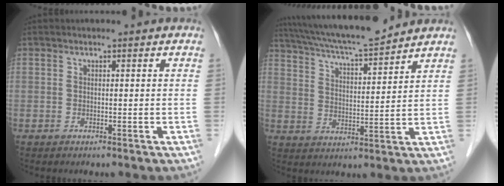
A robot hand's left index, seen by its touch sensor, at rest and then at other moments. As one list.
[{"total": 14.3, "force": [12.9, 0.5, 6.0], "torque": [-0.113, 0.012, 0.214]}]